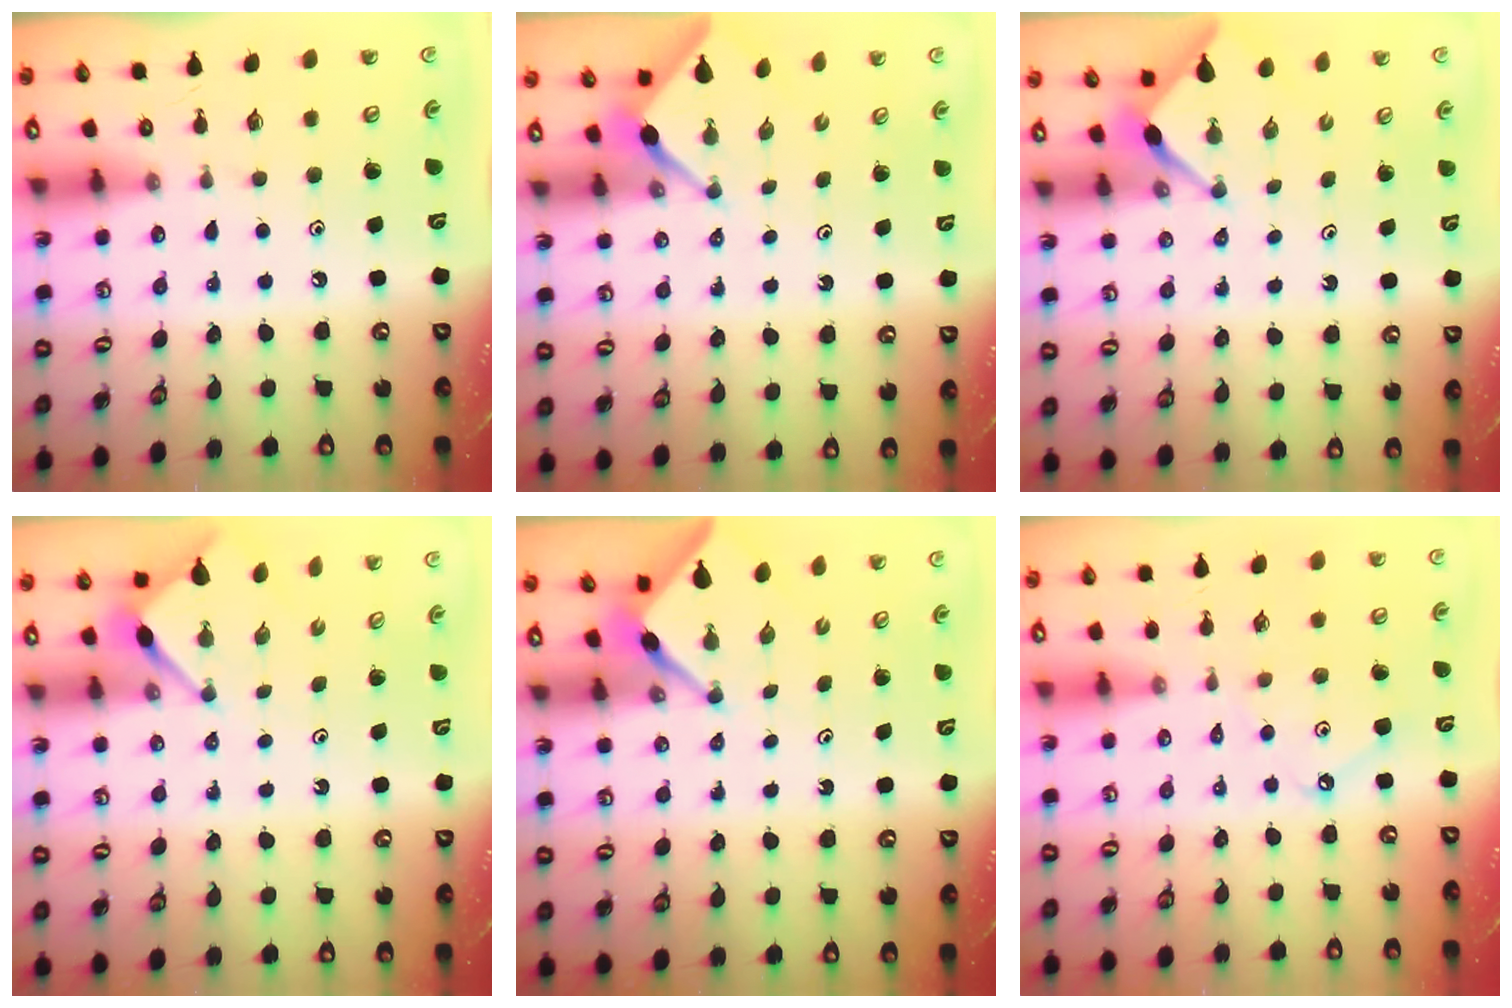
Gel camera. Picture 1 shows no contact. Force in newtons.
{"total": 2.5, "press": 2.5, "slide": 0.3}
{"total": 2.5, "press": 2.5, "slide": 0.3}
{"total": 3.4, "press": 3.4, "slide": 0.3}
{"total": 3.1, "press": 3.1, "slide": 0.3}
{"total": 3.7, "press": 3.7, "slide": 0.5}